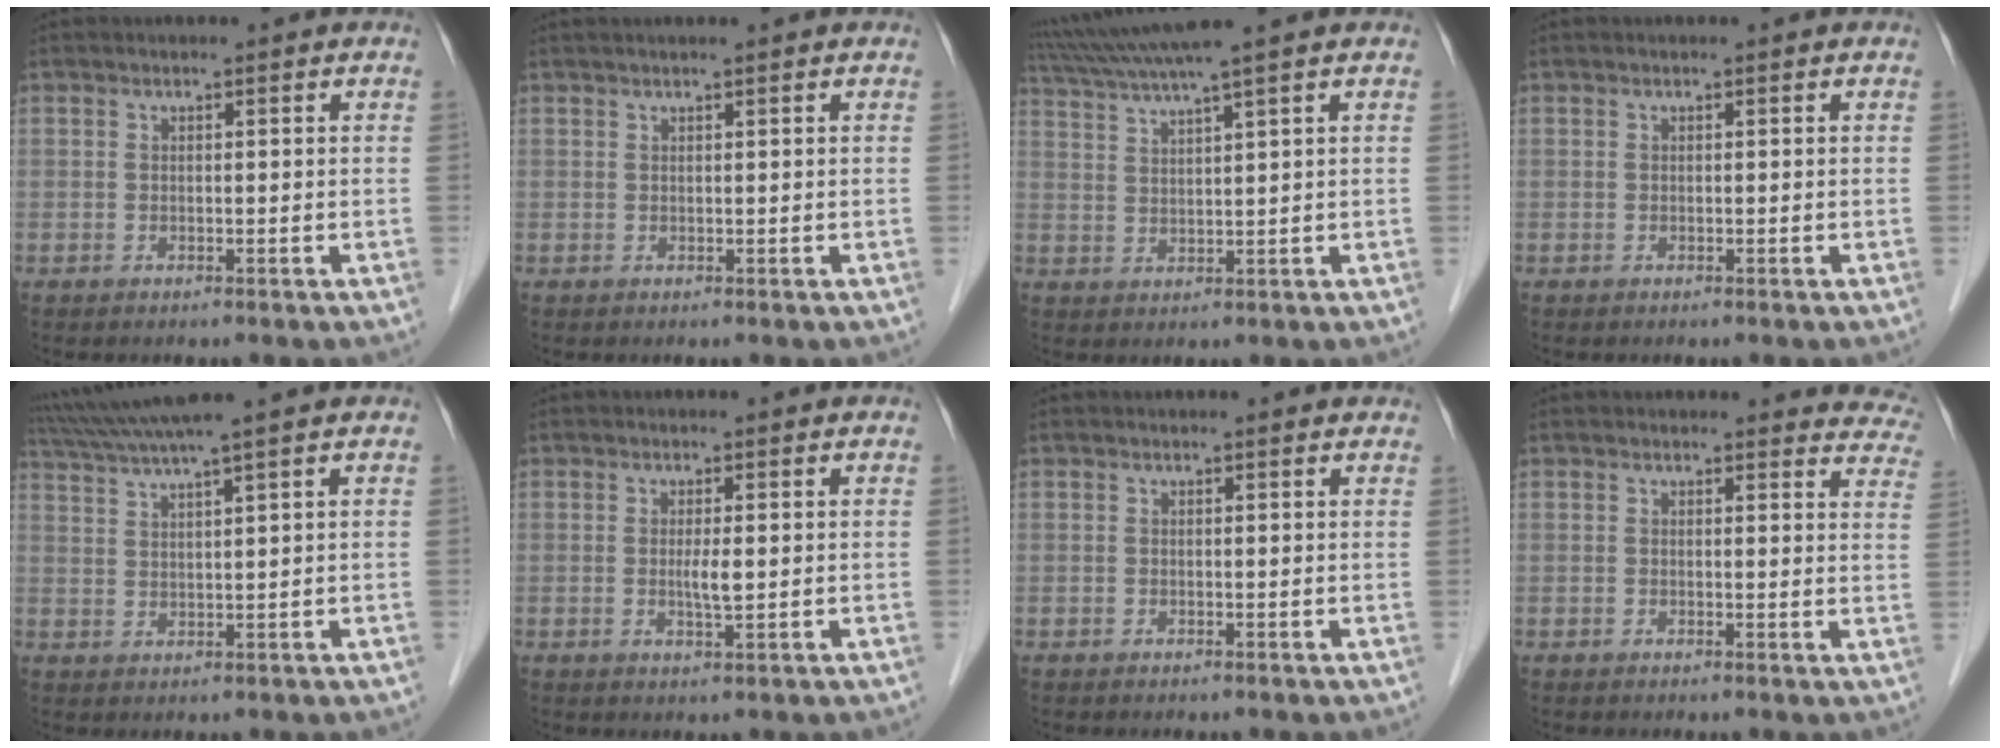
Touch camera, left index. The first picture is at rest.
{"total": 1.8, "force": [1.4, -0.3, 1.2], "torque": [-0.022, 0.019, 0.029]}
{"total": 8.8, "force": [7.3, -2.0, 4.4], "torque": [-0.082, 0.019, 0.125]}
{"total": 0.0}
{"total": 8.2, "force": [6.9, -1.9, 4.1], "torque": [-0.075, 0.021, 0.119]}
{"total": 2.5, "force": [0.1, 0.2, 2.5], "torque": [-0.048, -0.004, 0.003]}
{"total": 1.6, "force": [1.5, 0.1, 0.7], "torque": [-0.019, 0.018, 0.017]}
{"total": 11.0, "force": [10.5, 2.5, 2.3], "torque": [0.018, -0.018, 0.078]}